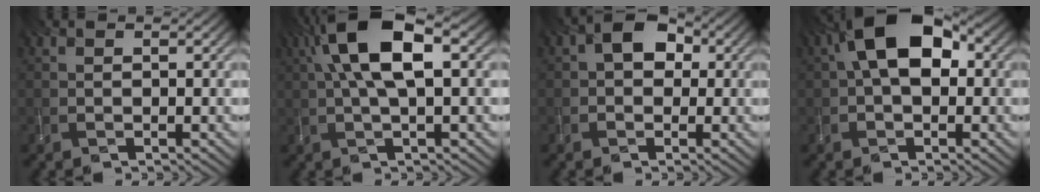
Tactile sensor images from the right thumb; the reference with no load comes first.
{"total": 10.5, "force": [3.0, 3.4, 9.5], "torque": [-0.192, 0.026, 0.051]}
{"total": 5.2, "force": [0.9, 3.8, 3.4], "torque": [-0.051, 0.017, -0.002]}
{"total": 10.3, "force": [2.1, 5.7, 8.3], "torque": [-0.154, 0.025, 0.023]}